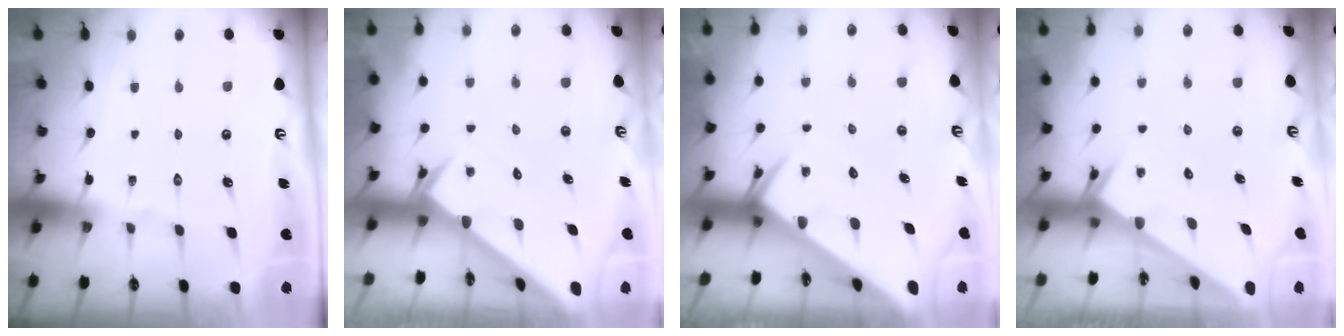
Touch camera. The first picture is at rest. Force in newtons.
{"total": 2.7, "press": 2.7, "slide": 0.1}
{"total": 5.8, "press": 5.8, "slide": 0.3}
{"total": 3.3, "press": 3.2, "slide": 0.3}